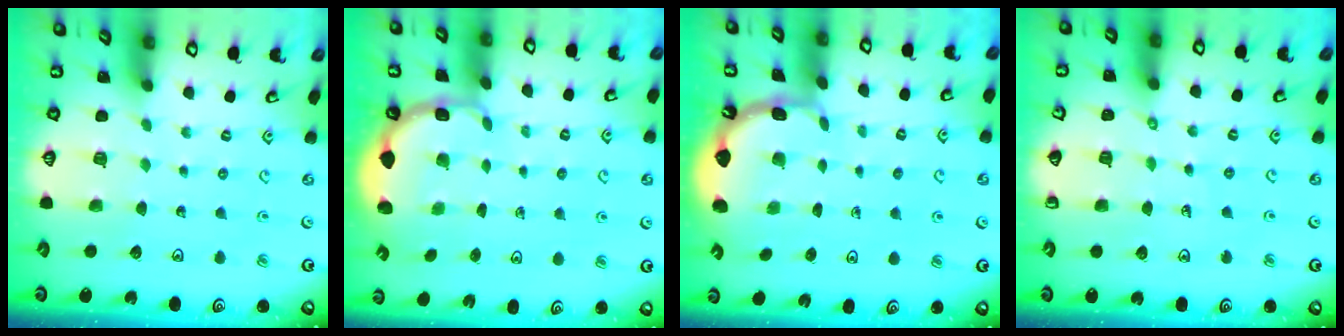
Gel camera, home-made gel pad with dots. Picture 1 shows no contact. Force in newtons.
{"total": 2.9, "press": 2.5, "slide": 1.4}
{"total": 2.1, "press": 2.1, "slide": 0.2}
{"total": 3.3, "press": 3.0, "slide": 1.3}